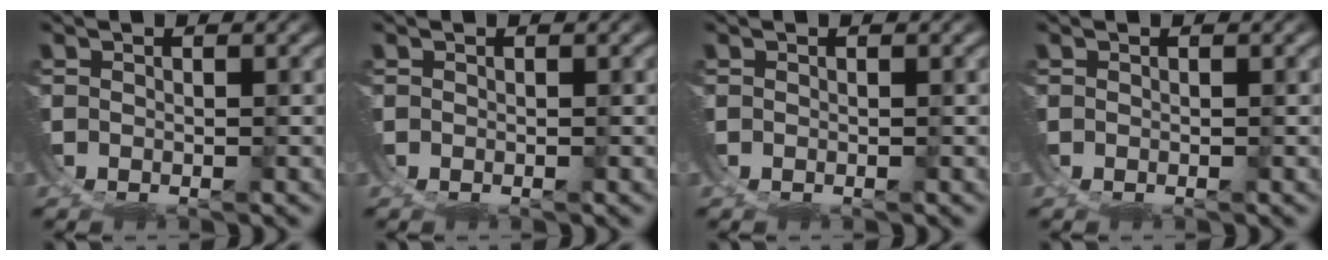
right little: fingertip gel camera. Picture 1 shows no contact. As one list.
[{"total": 0.0}, {"total": 0.0}, {"total": 0.0}]